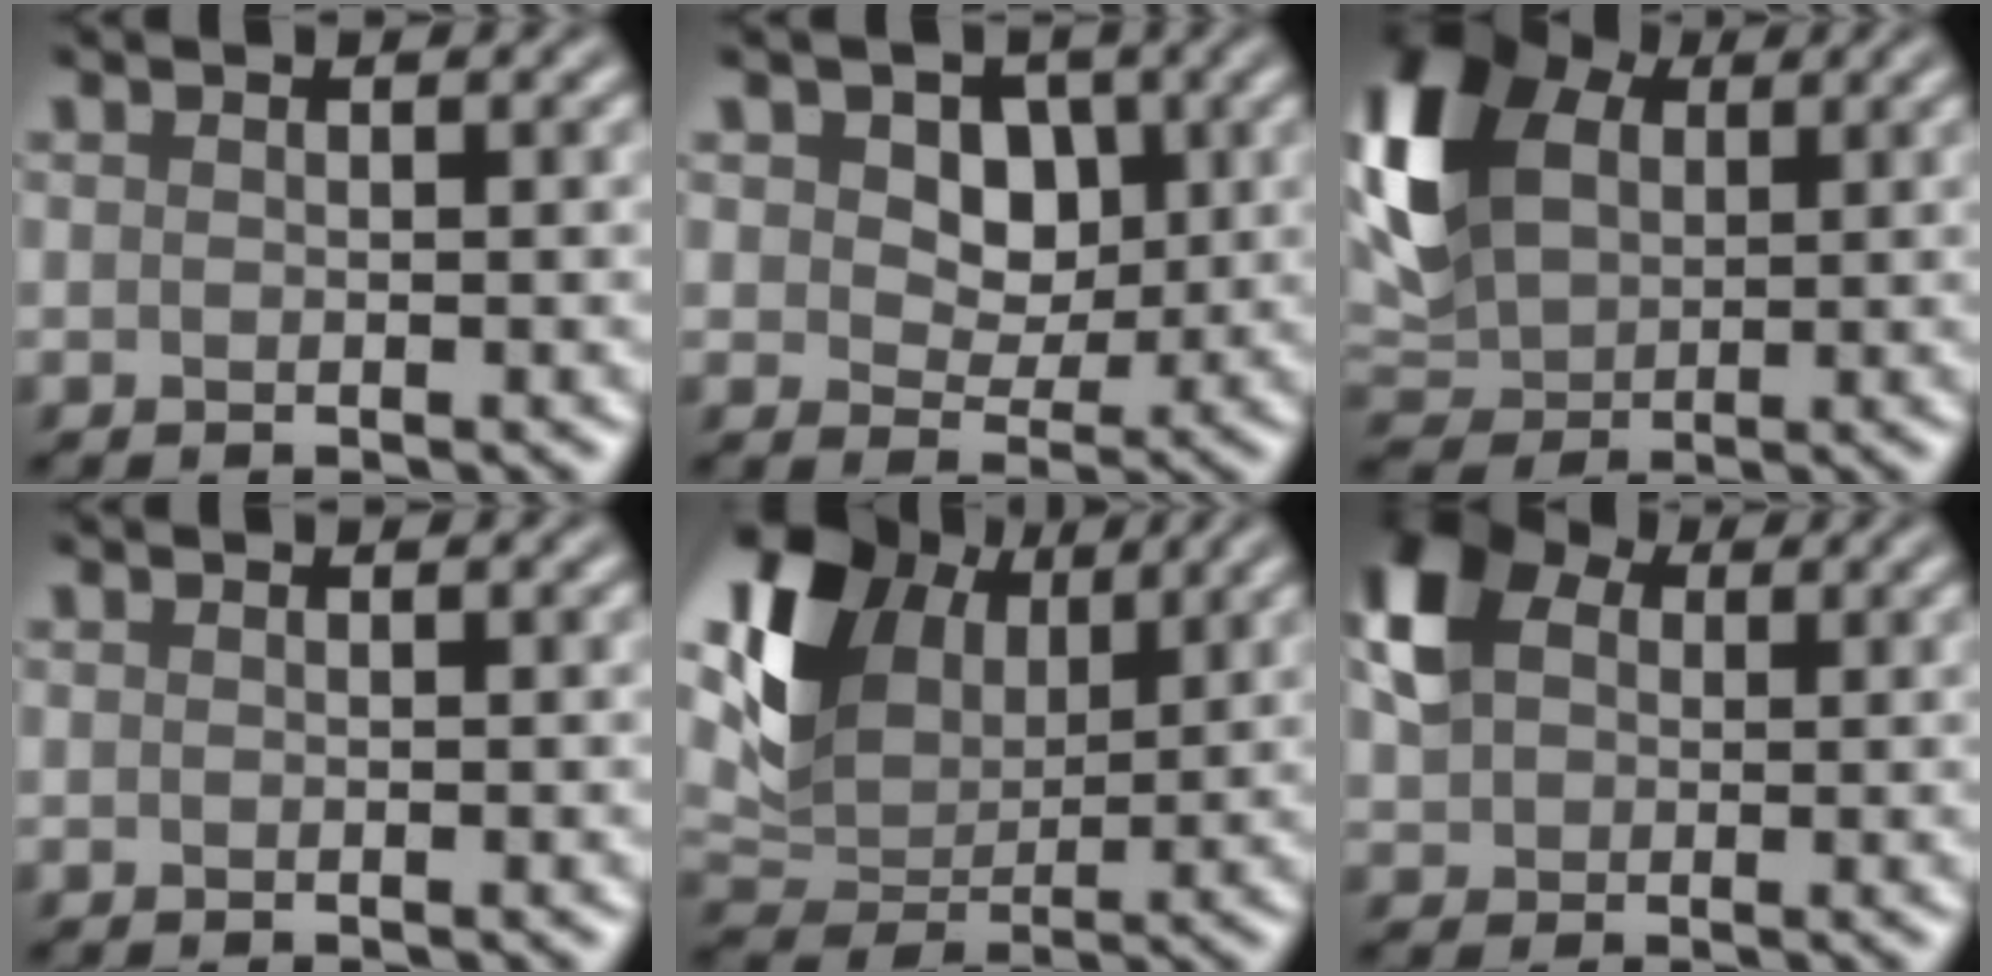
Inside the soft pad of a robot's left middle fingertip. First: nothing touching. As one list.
[{"total": 4.5, "force": [1.3, 3.3, 2.8], "torque": [-0.055, -0.003, 0.004]}, {"total": 9.9, "force": [3.1, 7.0, 6.4], "torque": [-0.165, 0.019, 0.055]}, {"total": 0.0}, {"total": 9.3, "force": [4.8, 6.2, 5.1], "torque": [-0.120, 0.005, 0.090]}, {"total": 5.6, "force": [1.5, 4.2, 3.3], "torque": [-0.085, 0.012, 0.022]}]